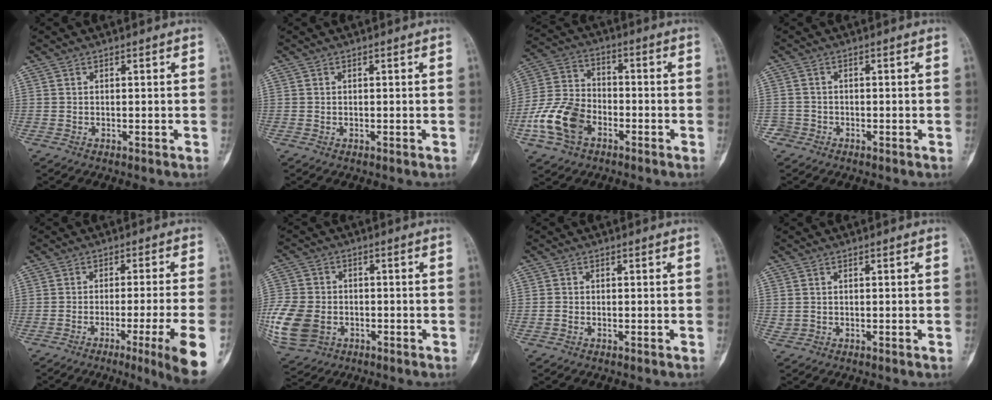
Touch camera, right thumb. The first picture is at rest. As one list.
[{"total": 0.0}, {"total": 12.9, "force": [-5.3, 8.6, 8.1], "torque": [-0.159, 0.026, -0.107]}, {"total": 2.0, "force": [-1.1, 1.6, -0.4], "torque": [0.019, 0.009, -0.029]}, {"total": 11.7, "force": [-5.3, -0.7, 10.4], "torque": [-0.145, -0.001, -0.077]}, {"total": 16.3, "force": [-4.4, 12.4, 9.6], "torque": [-0.244, -0.001, -0.072]}, {"total": 1.0, "force": [-0.4, 0.8, 0.5], "torque": [-0.009, 0.002, -0.008]}, {"total": 0.7, "force": [0.0, 0.6, 0.5], "torque": [-0.009, 0.001, 0.005]}]